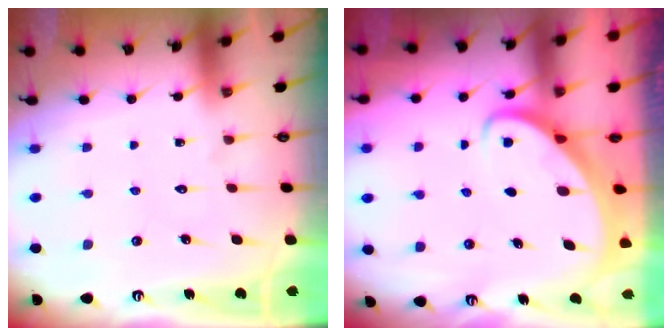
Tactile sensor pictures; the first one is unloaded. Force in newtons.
{"total": 2.8, "press": 2.7, "slide": 0.3}